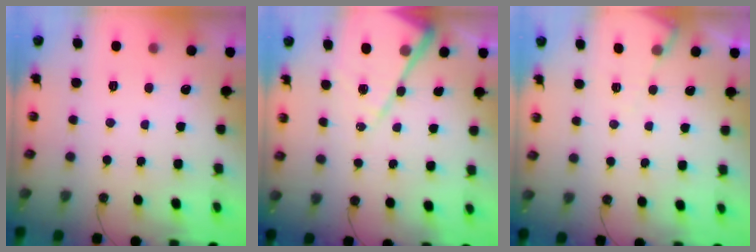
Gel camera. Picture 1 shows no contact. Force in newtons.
{"total": 14.5, "press": 14.4, "slide": 1.4}
{"total": 5.2, "press": 5.1, "slide": 0.6}